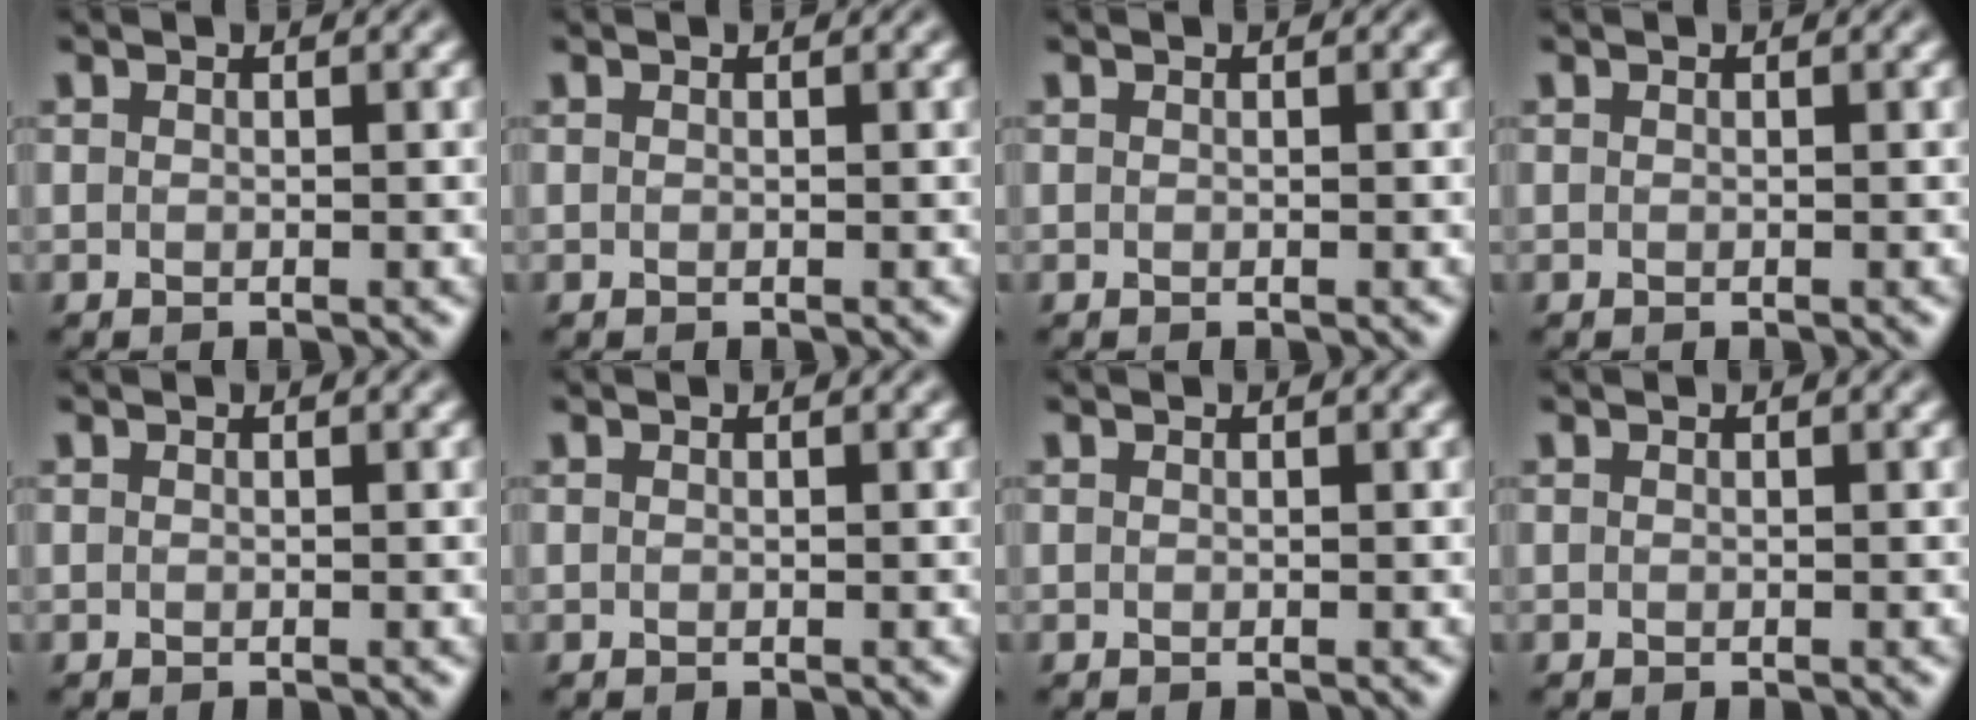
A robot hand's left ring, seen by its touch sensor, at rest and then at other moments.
{"total": 0.0}
{"total": 0.0}
{"total": 0.0}
{"total": 0.0}
{"total": 0.0}
{"total": 0.0}
{"total": 0.0}